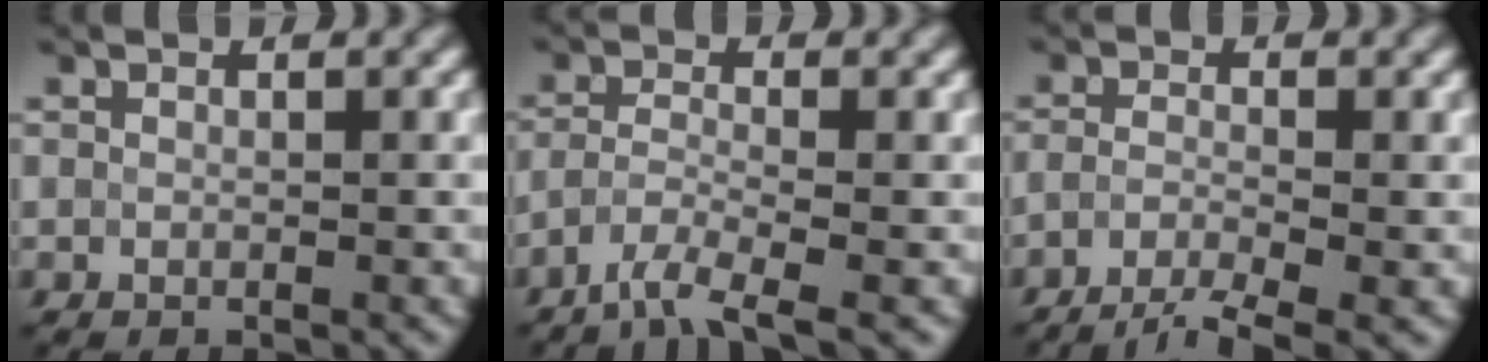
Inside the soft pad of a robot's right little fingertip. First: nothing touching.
{"total": 3.6, "force": [-3.0, 0.2, 1.9], "torque": [-0.035, -0.001, -0.064]}
{"total": 4.2, "force": [-3.4, 0.4, 2.3], "torque": [-0.039, -0.004, -0.067]}